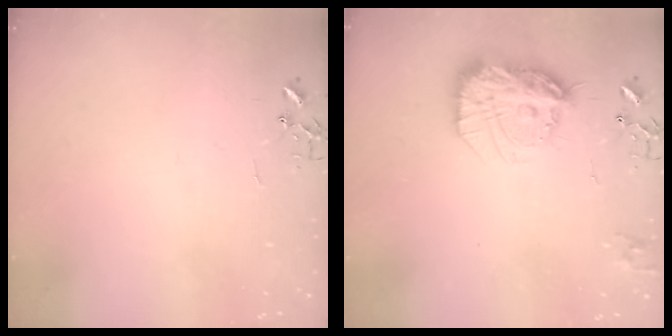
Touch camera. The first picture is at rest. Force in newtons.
{"total": 18.8, "press": 18.7, "slide": 1.6}